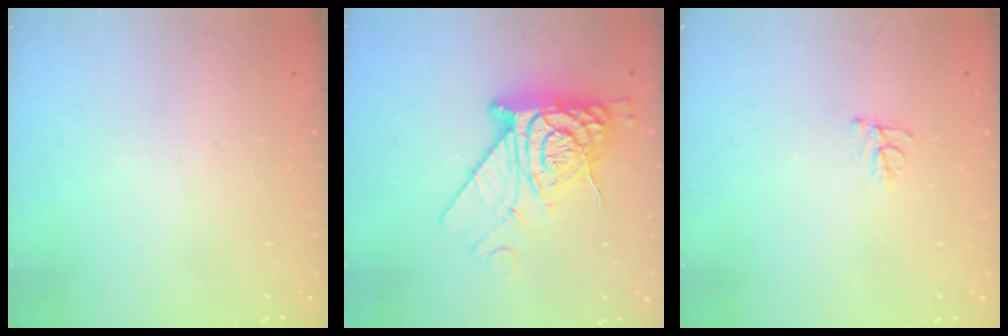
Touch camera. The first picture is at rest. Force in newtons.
{"total": 12.6, "press": 12.5, "slide": 1.4}
{"total": 5.6, "press": 5.5, "slide": 0.6}